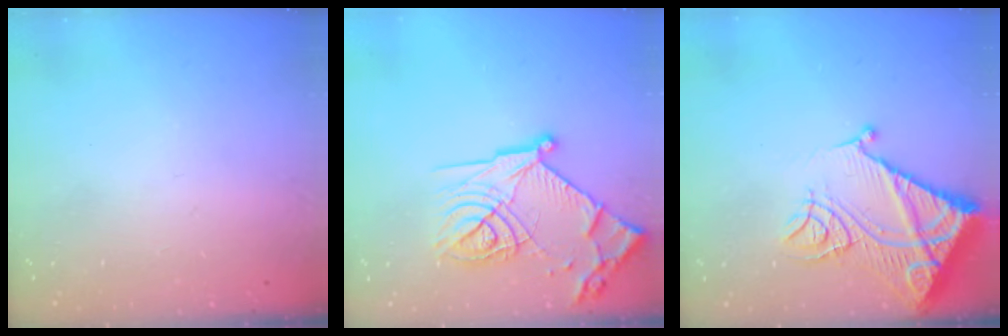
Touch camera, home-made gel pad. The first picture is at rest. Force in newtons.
{"total": 20.3, "press": 20.2, "slide": 1.9}
{"total": 16.1, "press": 16.0, "slide": 1.8}